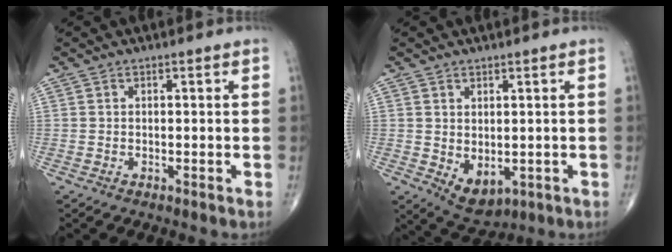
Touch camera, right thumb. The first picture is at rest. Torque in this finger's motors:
{"motor_torque": [-0.01, 0.24, -0.14, -0.23, 0.16]}